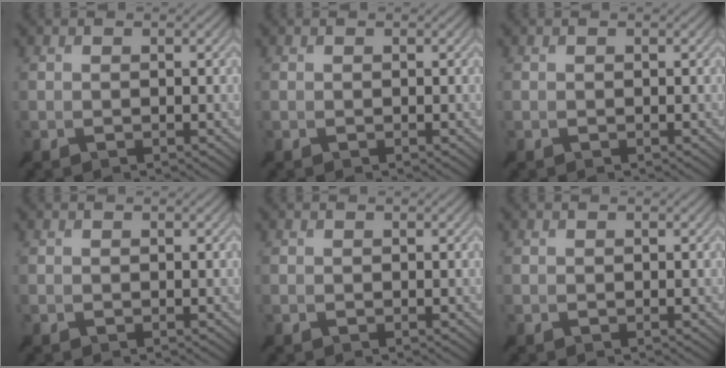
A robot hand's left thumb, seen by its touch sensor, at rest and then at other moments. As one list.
[{"total": 0.0}, {"total": 0.0}, {"total": 0.0}, {"total": 0.0}, {"total": 0.0}]